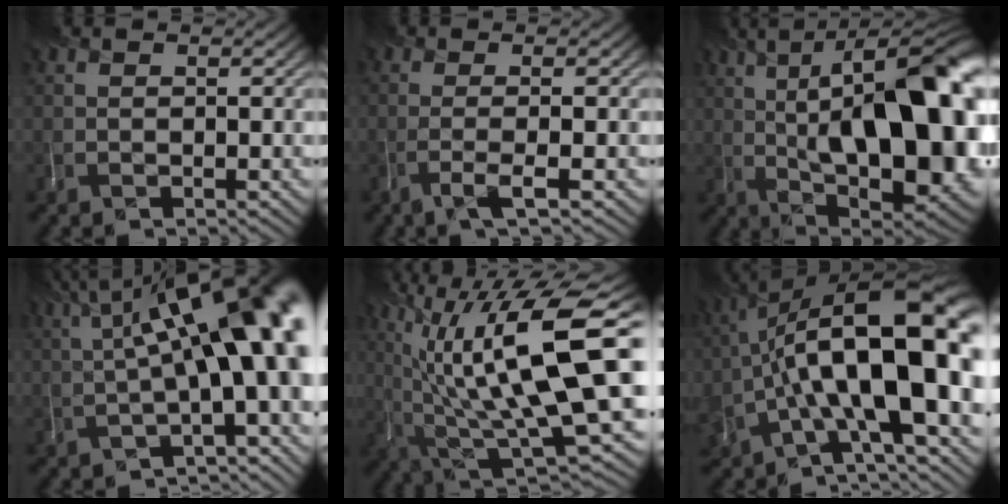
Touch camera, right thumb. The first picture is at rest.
{"total": 3.1, "force": [-1.4, 0.4, 2.8], "torque": [-0.037, 0.011, -0.042]}
{"total": 22.1, "force": [2.0, 9.1, 20.0], "torque": [-0.253, 0.035, 0.028]}
{"total": 15.8, "force": [1.8, 5.3, 14.8], "torque": [-0.201, 0.020, 0.041]}
{"total": 18.6, "force": [4.6, 4.8, 17.3], "torque": [-0.306, 0.013, 0.100]}
{"total": 20.3, "force": [-1.8, 8.9, 18.2], "torque": [-0.301, 0.014, -0.028]}